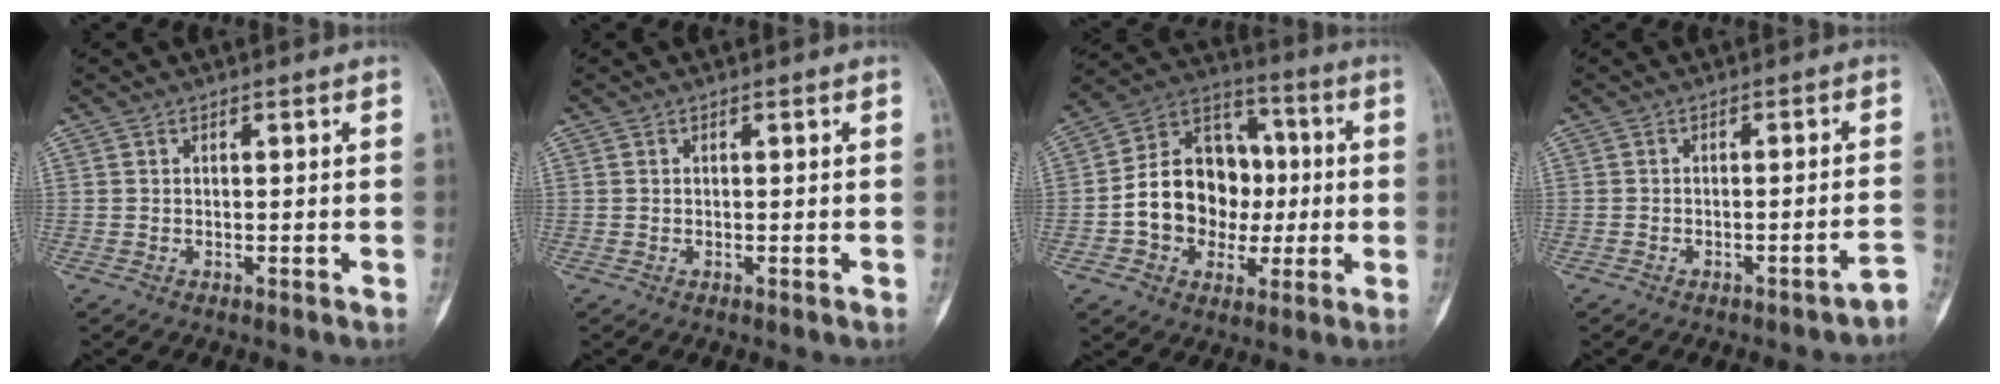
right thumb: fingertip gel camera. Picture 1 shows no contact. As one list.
[{"total": 0.0}, {"total": 17.5, "force": [-1.2, 14.0, 10.5], "torque": [-0.119, 0.043, -0.018]}, {"total": 2.7, "force": [-2.3, 0.8, 1.3], "torque": [0.001, 0.033, -0.028]}]